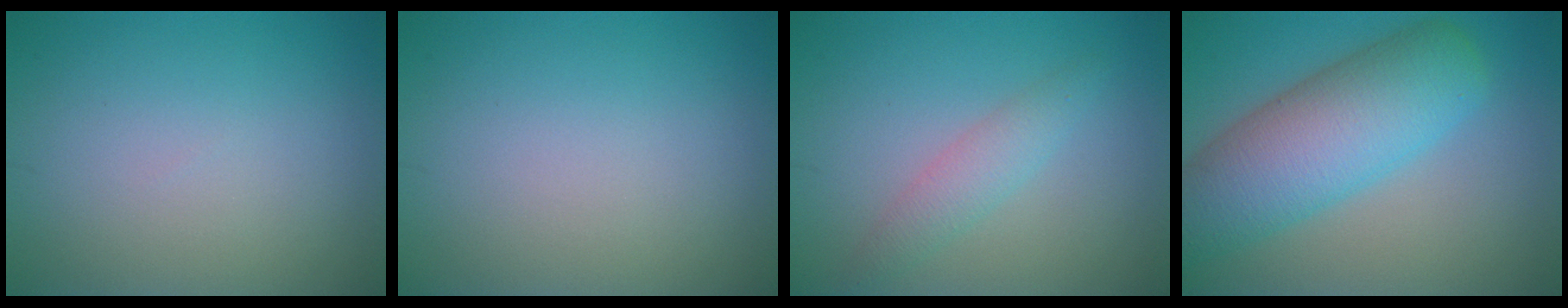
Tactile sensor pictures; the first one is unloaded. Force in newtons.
{"total": 0.0}
{"total": 2.2, "press": 2.2, "slide": 0.2}
{"total": 9.0, "press": 9.0, "slide": 0.4}